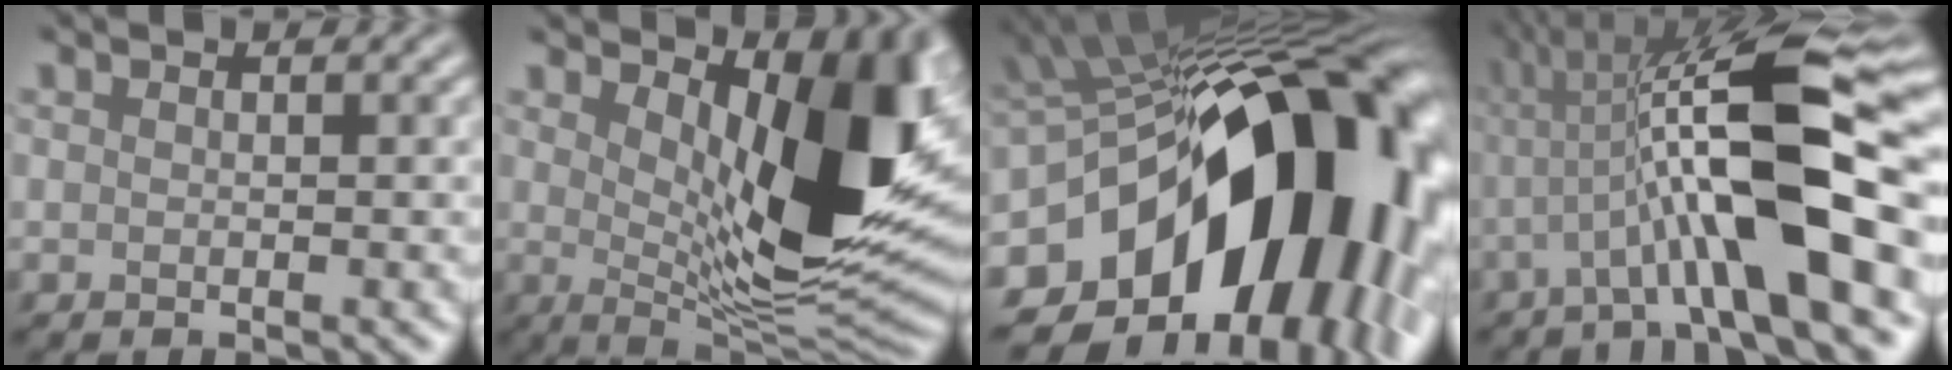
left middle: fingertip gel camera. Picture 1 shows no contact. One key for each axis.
{"total": 12.4, "fx": 3.1, "fy": 3.8, "fz": 11.3, "tx": -0.156, "ty": -0.017, "tz": 0.087}
{"total": 17.8, "fx": -4.4, "fy": 11.2, "fz": 13.2, "tx": -0.217, "ty": -0.019, "tz": -0.031}
{"total": 10.8, "fx": -1.8, "fy": 1.8, "fz": 10.5, "tx": -0.191, "ty": 0.013, "tz": -0.009}